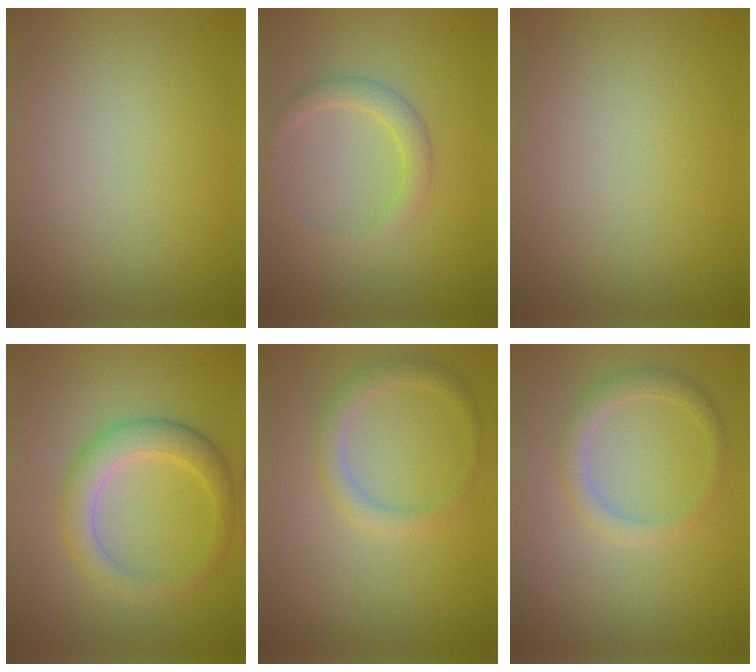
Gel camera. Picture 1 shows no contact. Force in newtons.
{"total": 1.8, "press": 1.8, "slide": 0.2}
{"total": 0.0}
{"total": 3.6, "press": 3.6, "slide": 0.2}
{"total": 1.9, "press": 1.9, "slide": 0.1}
{"total": 2.0, "press": 2.0, "slide": 0.0}